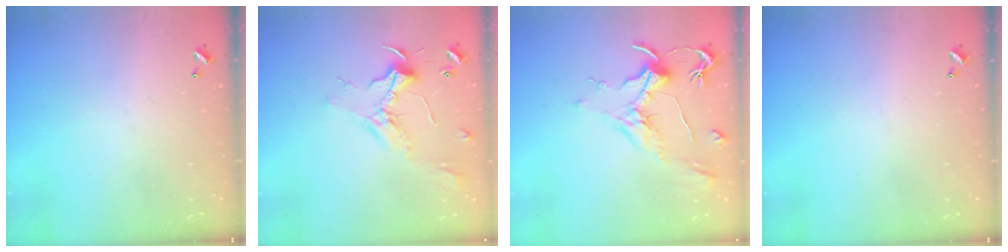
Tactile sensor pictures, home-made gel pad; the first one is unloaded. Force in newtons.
{"total": 2.4, "press": 2.3, "slide": 0.8}
{"total": 2.1, "press": 2.0, "slide": 0.8}
{"total": 0.0}